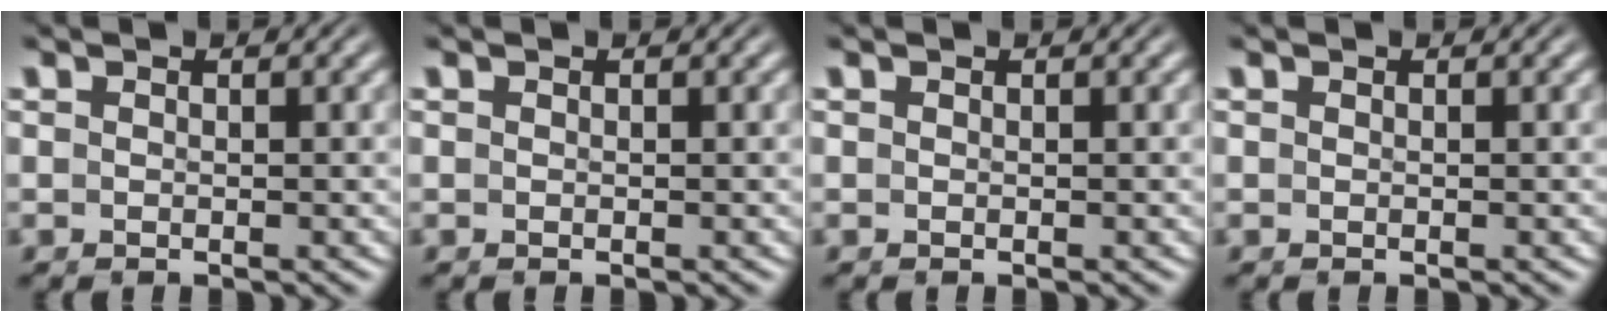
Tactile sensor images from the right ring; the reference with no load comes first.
{"total": 0.0}
{"total": 0.0}
{"total": 0.0}